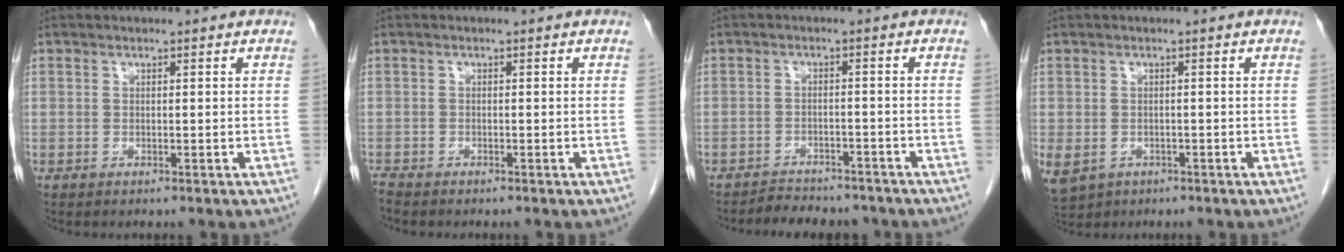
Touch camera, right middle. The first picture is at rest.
{"total": 1.0, "force": [-1.0, 0.0, 0.1], "torque": [-0.011, -0.006, -0.022]}
{"total": 6.9, "force": [-6.4, 2.2, 1.5], "torque": [-0.020, 0.001, -0.085]}
{"total": 9.7, "force": [-4.2, 7.9, 3.9], "torque": [-0.121, -0.011, -0.053]}